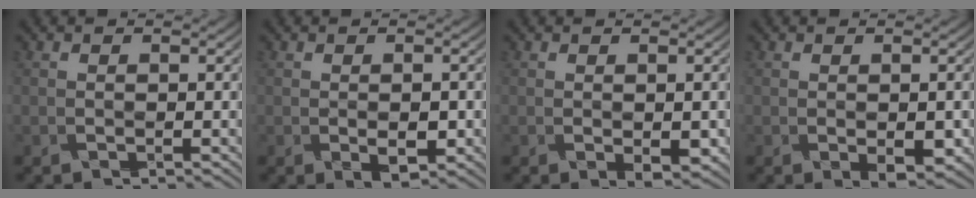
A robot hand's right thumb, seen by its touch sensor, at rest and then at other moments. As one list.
[{"total": 2.7, "force": [-0.8, 1.3, 2.2], "torque": [-0.041, -0.006, -0.004]}, {"total": 2.2, "force": [-0.4, 1.1, 1.9], "torque": [-0.032, -0.007, 0.004]}, {"total": 2.8, "force": [-0.7, 1.3, 2.4], "torque": [-0.041, -0.005, -0.001]}]